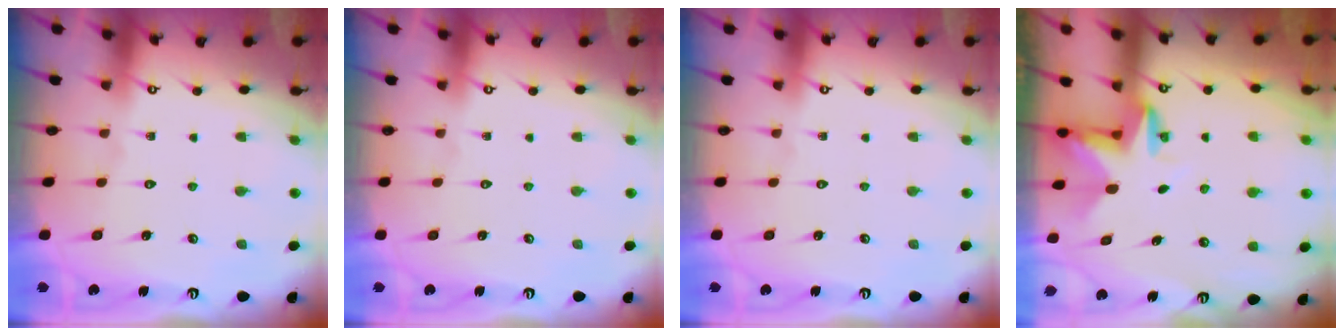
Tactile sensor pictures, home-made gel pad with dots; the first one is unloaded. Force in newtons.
{"total": 0.0}
{"total": 0.0}
{"total": 3.1, "press": 3.1, "slide": 0.1}